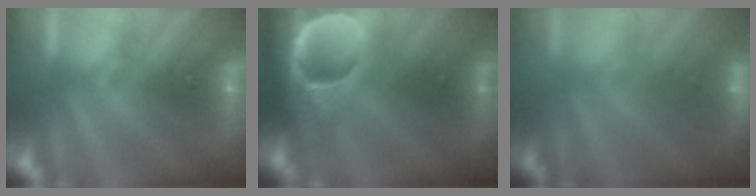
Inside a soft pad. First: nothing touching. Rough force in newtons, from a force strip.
{"total": 8.7}
{"total": 2.4}